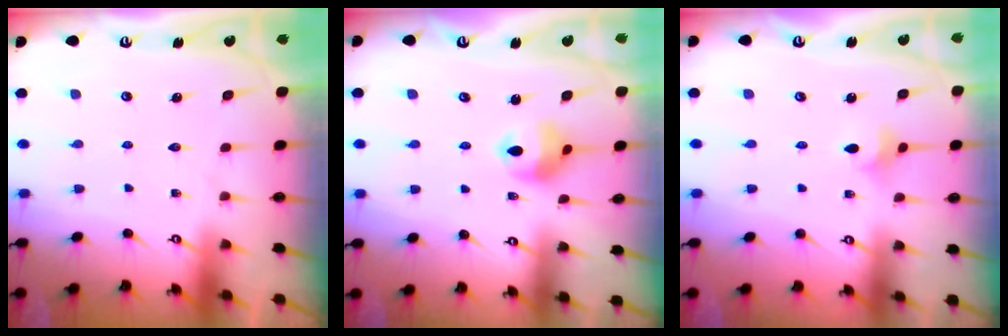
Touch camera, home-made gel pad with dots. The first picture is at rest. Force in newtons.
{"total": 8.2, "press": 8.2, "slide": 0.6}
{"total": 3.2, "press": 3.2, "slide": 0.8}